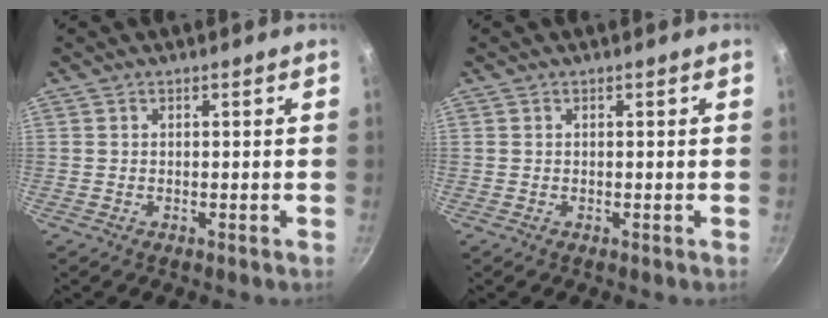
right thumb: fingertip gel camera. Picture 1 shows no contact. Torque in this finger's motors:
{"motor_torque": [-0.08, -0.08, 0.06, 0.00, 0.01]}